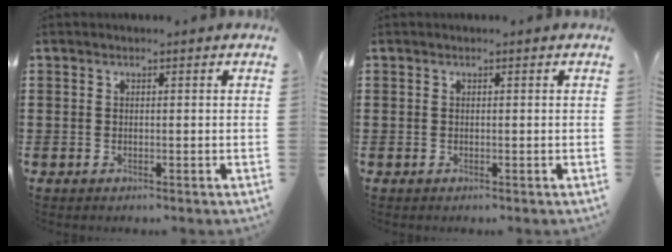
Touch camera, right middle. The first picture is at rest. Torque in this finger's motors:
{"motor_torque": [0.26, 0.25, 0.00, 0.00]}